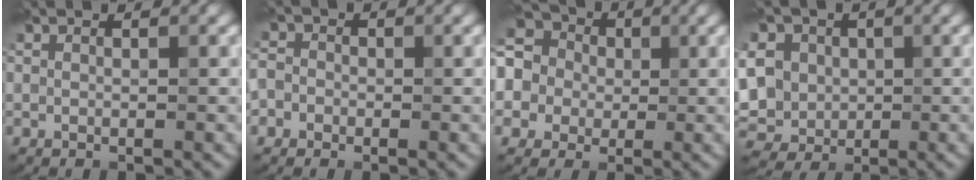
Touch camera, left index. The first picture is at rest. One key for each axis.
{"total": 2.9, "fx": -0.7, "fy": 2.7, "fz": 0.8, "tx": 0.006, "ty": 0.020, "tz": -0.043}
{"total": 12.8, "fx": 2.5, "fy": 11.5, "fz": 4.9, "tx": -0.132, "ty": 0.033, "tz": 0.011}
{"total": 13.1, "fx": 2.2, "fy": 11.1, "fz": 6.6, "tx": -0.161, "ty": 0.023, "tz": 0.019}